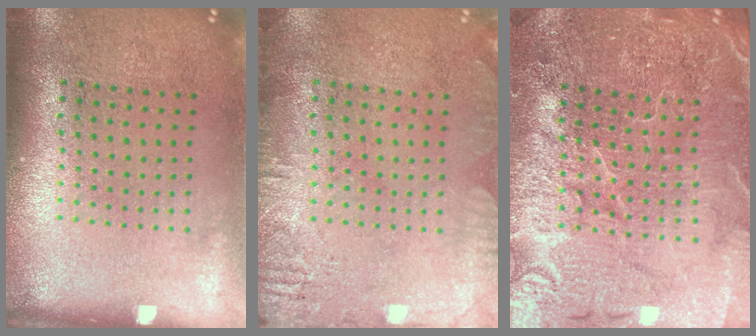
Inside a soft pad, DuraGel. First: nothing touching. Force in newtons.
{"total": 2.3, "press": 2.3, "slide": 0.2}
{"total": 4.6, "press": 4.3, "slide": 1.5}